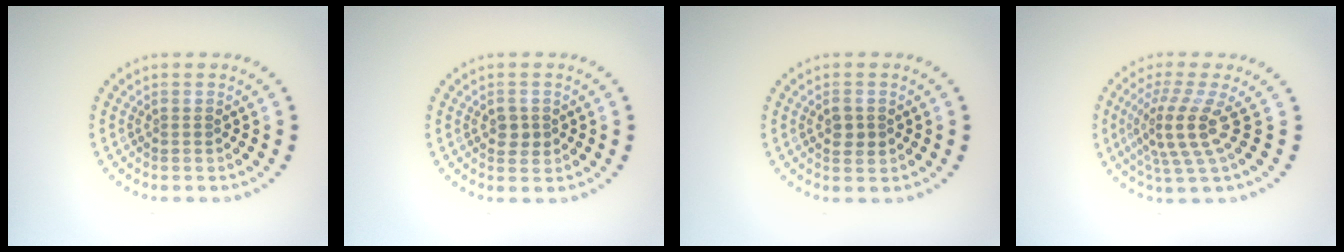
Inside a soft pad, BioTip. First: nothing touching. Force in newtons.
{"total": 1.5, "press": 1.5, "slide": 0.1}
{"total": 1.6, "press": 1.6, "slide": 0.2}
{"total": 4.1, "press": 2.8, "slide": 2.9}